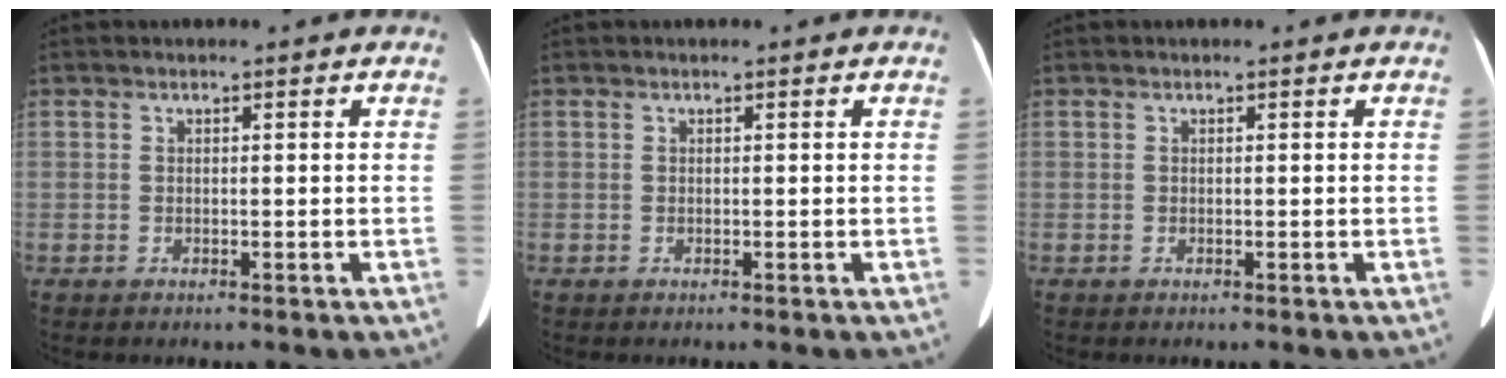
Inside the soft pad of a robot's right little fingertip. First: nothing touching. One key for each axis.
{"total": 0.0}
{"total": 0.0}